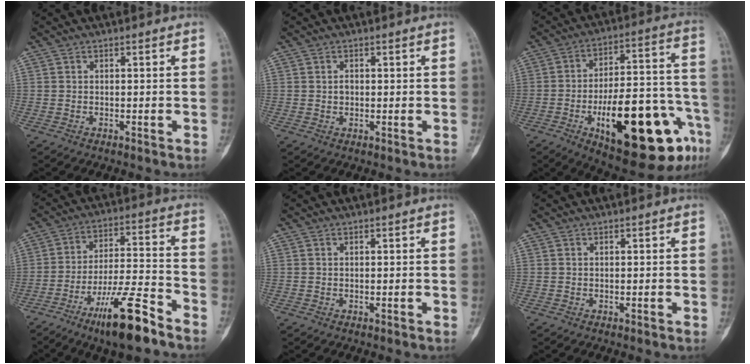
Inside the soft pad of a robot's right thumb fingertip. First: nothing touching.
{"total": 1.2, "force": [0.1, 1.0, 0.7], "torque": [-0.001, 0.007, 0.002]}
{"total": 28.2, "force": [-11.7, 10.2, 23.6], "torque": [-0.302, 0.058, -0.157]}
{"total": 15.2, "force": [-10.0, 3.1, 11.0], "torque": [-0.192, 0.069, -0.171]}
{"total": 0.0}
{"total": 0.0}